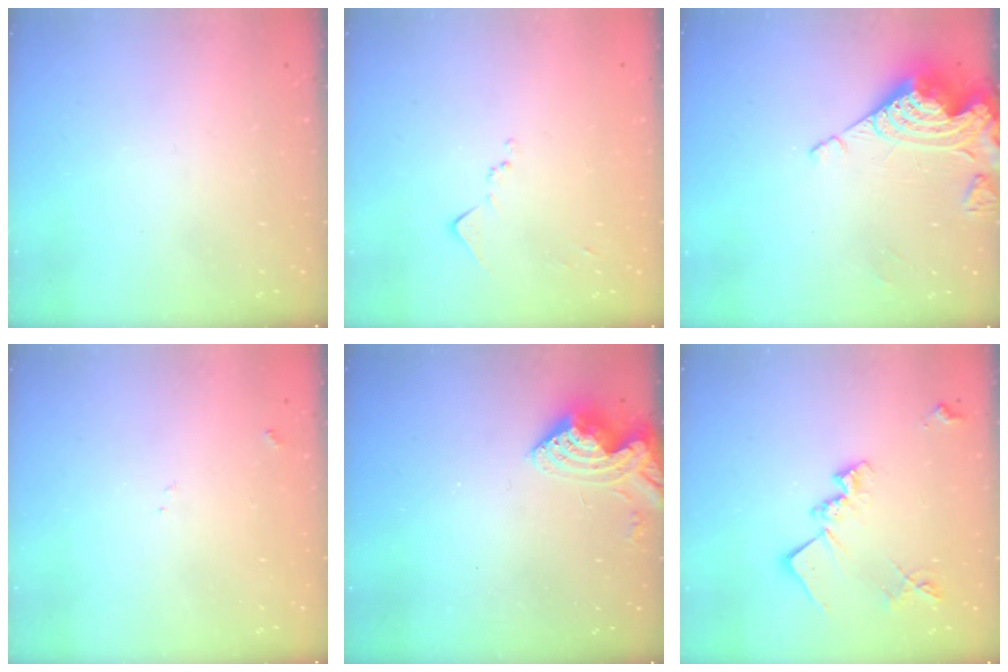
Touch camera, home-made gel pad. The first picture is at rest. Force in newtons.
{"total": 7.5, "press": 7.4, "slide": 0.8}
{"total": 13.0, "press": 12.9, "slide": 1.4}
{"total": 8.1, "press": 8.0, "slide": 0.7}
{"total": 8.9, "press": 8.8, "slide": 0.8}
{"total": 16.1, "press": 16.1, "slide": 1.0}